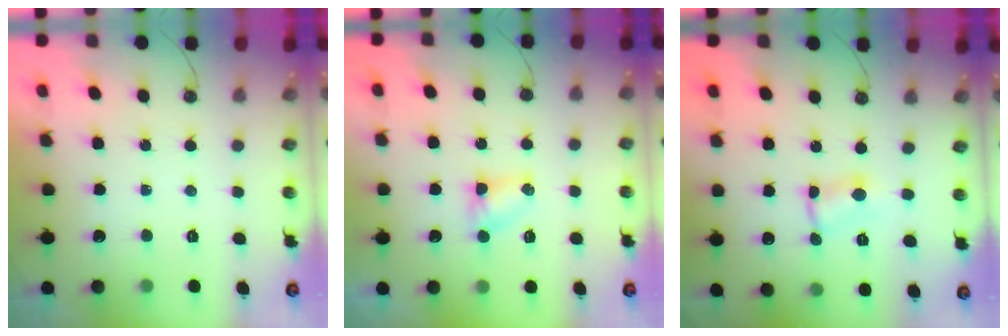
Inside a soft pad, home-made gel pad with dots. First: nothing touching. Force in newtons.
{"total": 3.9, "press": 3.9, "slide": 0.4}
{"total": 3.0, "press": 3.0, "slide": 0.3}